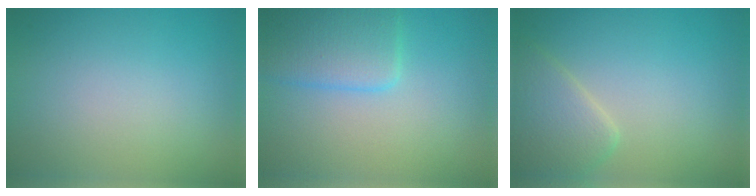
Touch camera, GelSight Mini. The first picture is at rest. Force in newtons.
{"total": 4.2, "press": 4.1, "slide": 0.1}
{"total": 3.3, "press": 3.3, "slide": 0.3}